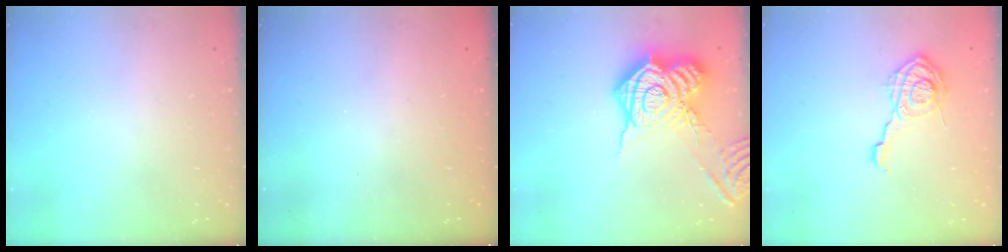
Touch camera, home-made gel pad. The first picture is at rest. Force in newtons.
{"total": 2.4, "press": 2.2, "slide": 0.8}
{"total": 19.7, "press": 19.6, "slide": 1.5}
{"total": 11.7, "press": 11.6, "slide": 0.7}